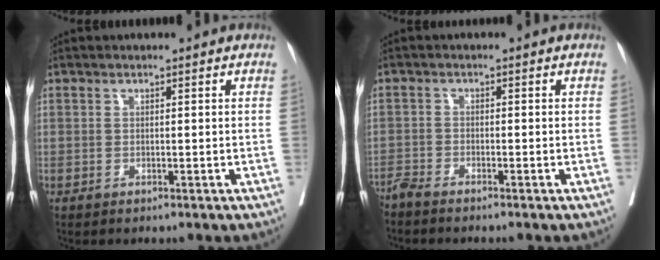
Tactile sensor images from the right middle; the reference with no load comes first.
{"total": 2.5, "force": [-2.4, -0.4, 0.6], "torque": [-0.010, -0.006, -0.050]}